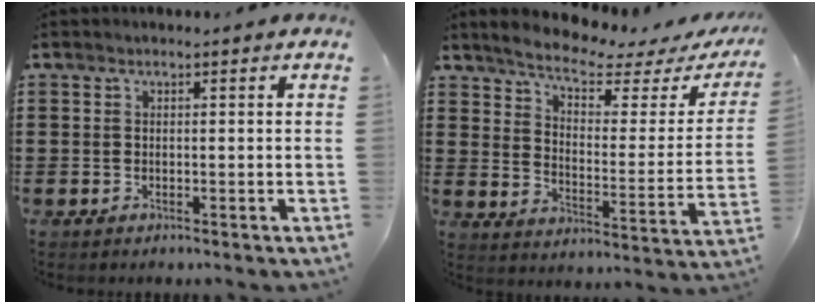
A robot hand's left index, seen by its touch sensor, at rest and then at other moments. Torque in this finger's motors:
{"motor_torque": [2.14, 0.00, 0.44, 0.01]}